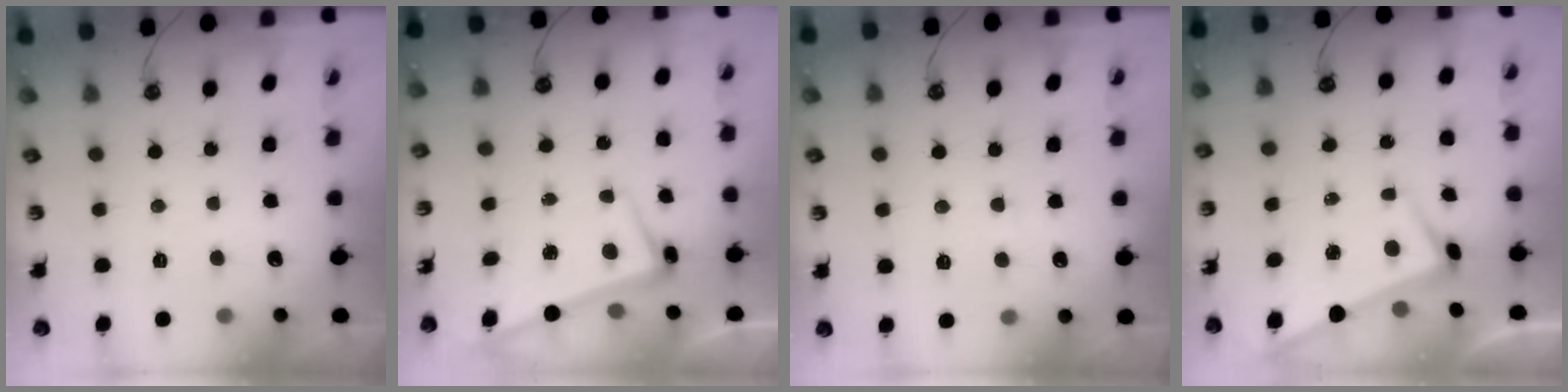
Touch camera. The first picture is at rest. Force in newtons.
{"total": 2.6, "press": 2.6, "slide": 0.5}
{"total": 0.7, "press": 0.5, "slide": 0.5}
{"total": 2.9, "press": 2.9, "slide": 0.2}